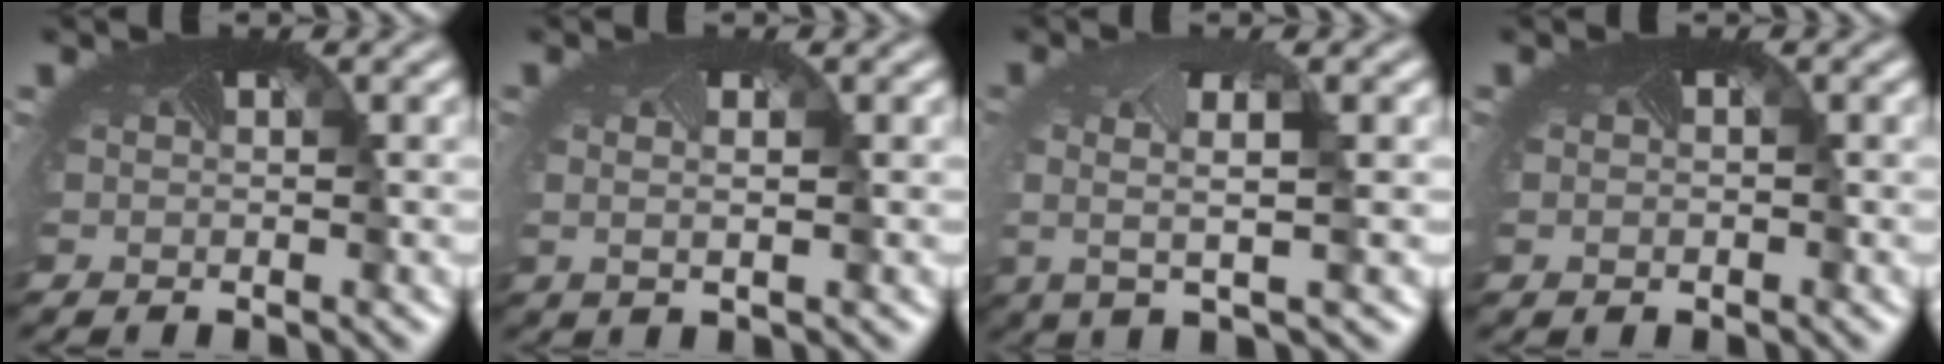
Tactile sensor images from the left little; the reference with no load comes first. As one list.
[{"total": 0.9, "force": [0.0, -0.1, 0.9], "torque": [-0.024, -0.002, 0.003]}, {"total": 2.9, "force": [-0.1, 0.5, 2.9], "torque": [-0.070, -0.006, -0.008]}, {"total": 0.8, "force": [-0.1, 0.6, 0.4], "torque": [-0.008, 0.000, -0.002]}]